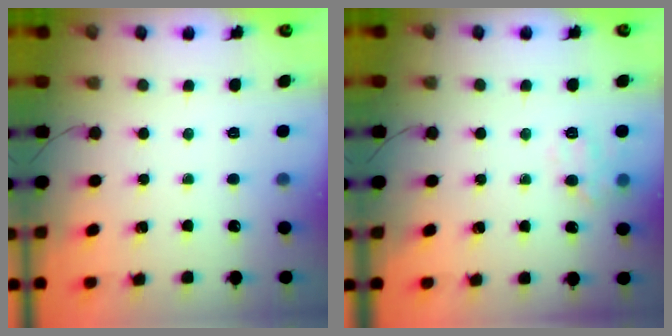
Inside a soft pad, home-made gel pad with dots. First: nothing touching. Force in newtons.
{"total": 7.3, "press": 7.2, "slide": 0.8}